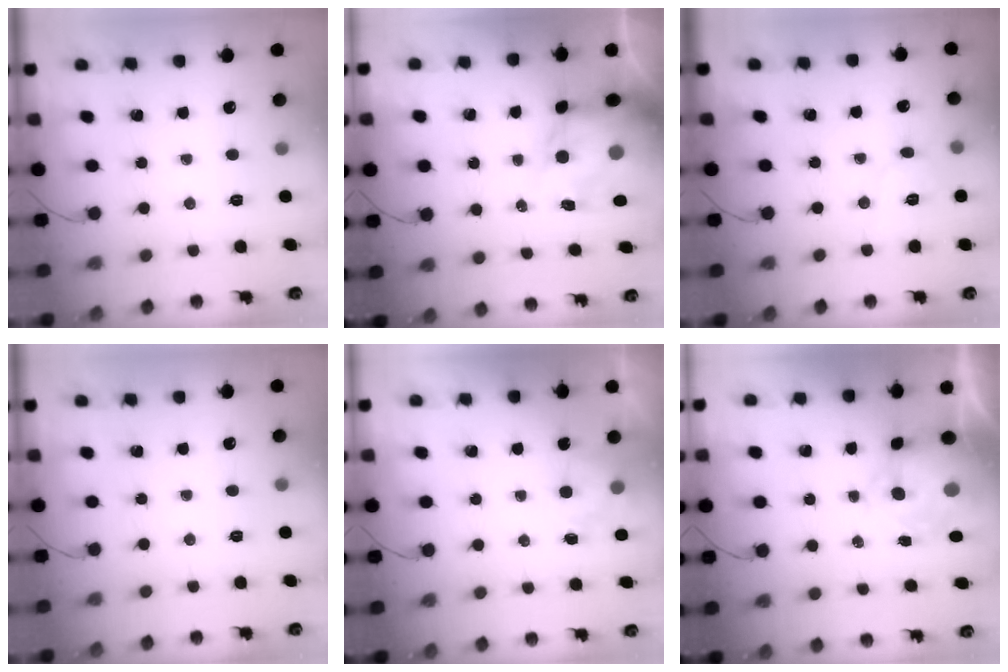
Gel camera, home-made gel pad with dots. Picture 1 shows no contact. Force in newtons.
{"total": 11.7, "press": 11.3, "slide": 3.2}
{"total": 5.1, "press": 4.9, "slide": 1.5}
{"total": 0.0}
{"total": 2.4, "press": 1.9, "slide": 1.4}
{"total": 9.2, "press": 9.0, "slide": 1.6}